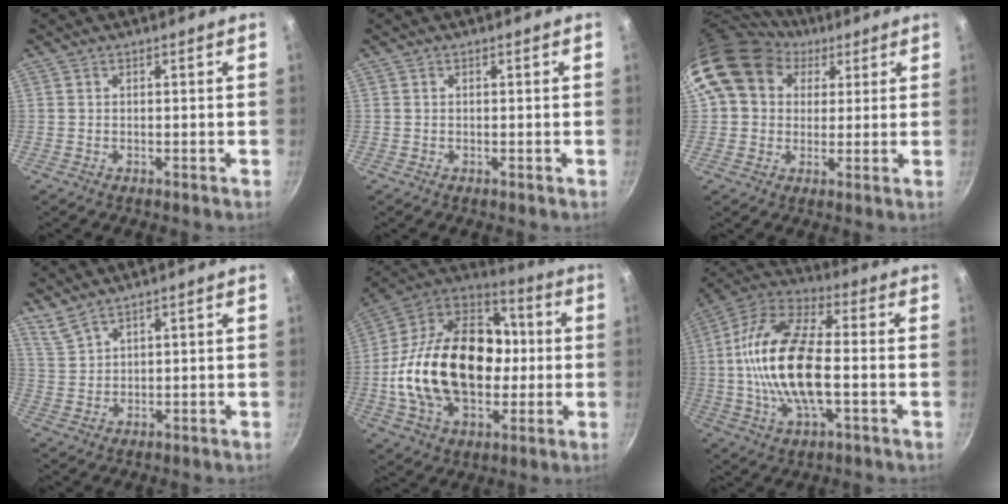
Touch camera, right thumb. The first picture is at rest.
{"total": 0.0}
{"total": 13.7, "force": [5.8, 11.0, 5.8], "torque": [-0.079, 0.006, 0.092]}
{"total": 3.6, "force": [3.3, 0.6, 1.5], "torque": [-0.033, -0.015, 0.076]}
{"total": 29.8, "force": [-1.3, 20.2, 21.9], "torque": [-0.360, 0.044, -0.025]}
{"total": 19.7, "force": [-1.6, 8.8, 17.5], "torque": [-0.327, 0.030, -0.046]}